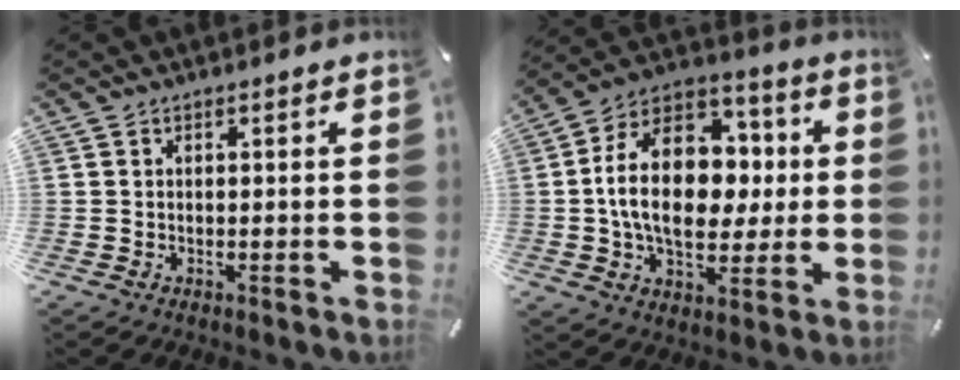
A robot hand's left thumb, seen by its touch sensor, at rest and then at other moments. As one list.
[{"total": 20.1, "force": [0.5, 14.4, 14.0], "torque": [-0.261, 0.008, 0.007]}]